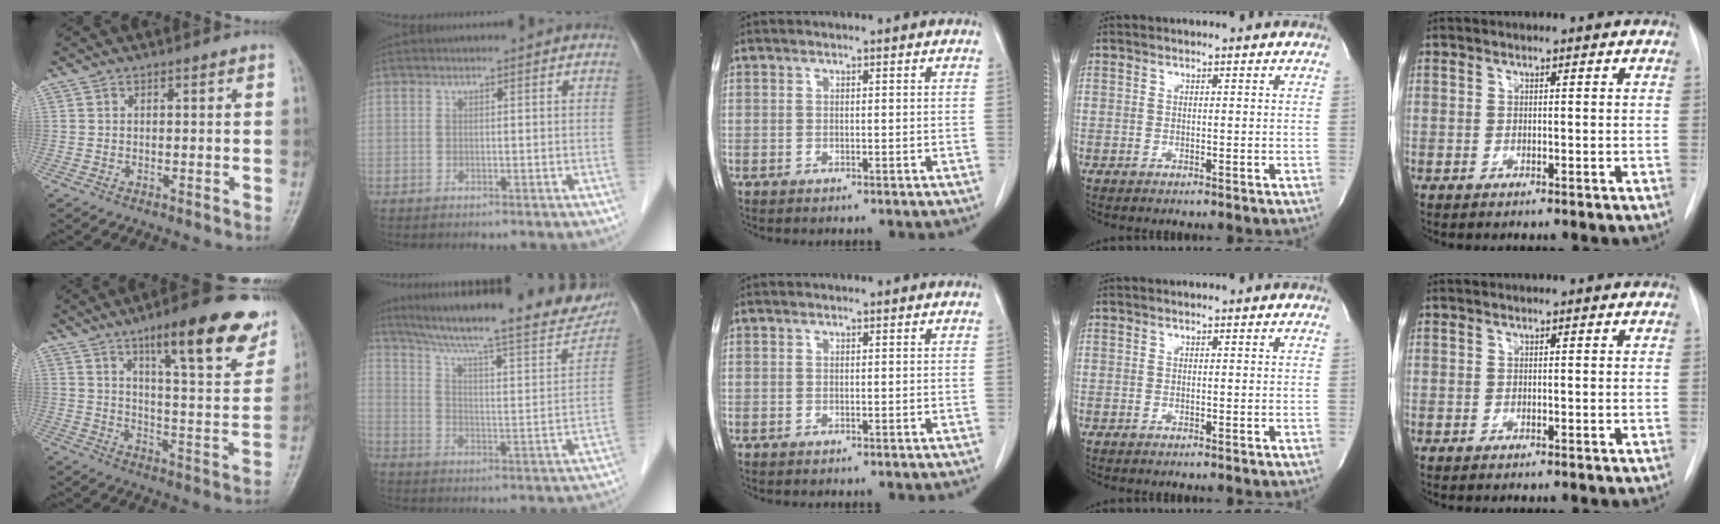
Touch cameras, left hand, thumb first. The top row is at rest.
{"thumb": {"total": 19.7, "force": [12.1, 4.6, 14.9], "torque": [-0.167, -0.052, 0.175]}, "index": {"total": 25.8, "force": [22.0, 3.1, 13.1], "torque": [-0.213, -0.026, 0.299]}}